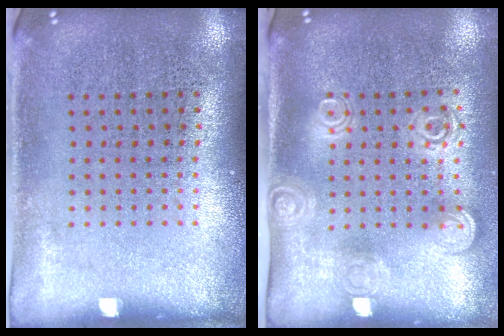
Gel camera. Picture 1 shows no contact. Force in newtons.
{"total": 1.7, "press": 1.3, "slide": 1.1}